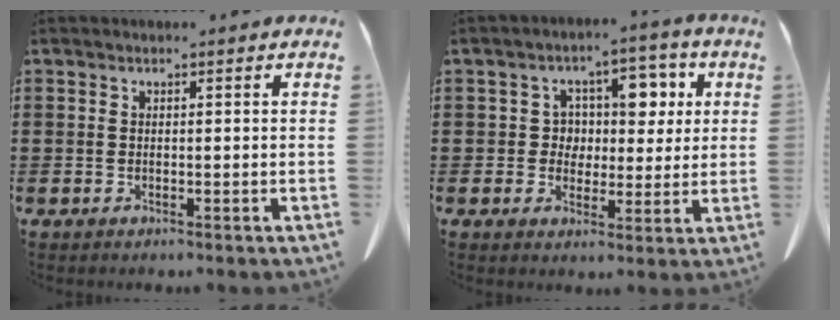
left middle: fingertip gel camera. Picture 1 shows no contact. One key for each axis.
{"total": 5.7, "fx": 1.8, "fy": 4.6, "fz": 2.9, "tx": -0.064, "ty": 0.005, "tz": 0.025}